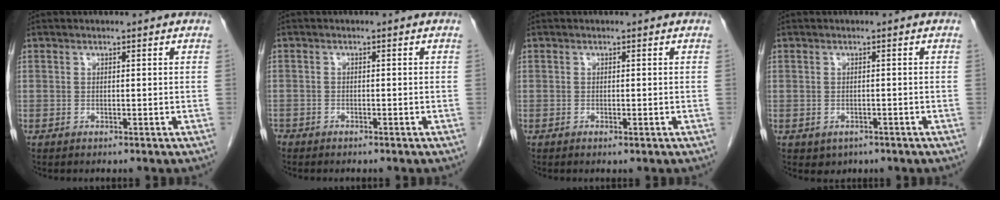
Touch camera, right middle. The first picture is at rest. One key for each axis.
{"total": 1.7, "fx": -1.4, "fy": 0.9, "fz": 0.3, "tx": -0.007, "ty": 0.001, "tz": -0.025}
{"total": 0.6, "fx": -0.3, "fy": 0.1, "fz": 0.5, "tx": -0.010, "ty": -0.001, "tz": -0.003}
{"total": 2.0, "fx": -1.0, "fy": 1.6, "fz": 0.7, "tx": -0.011, "ty": 0.002, "tz": -0.003}